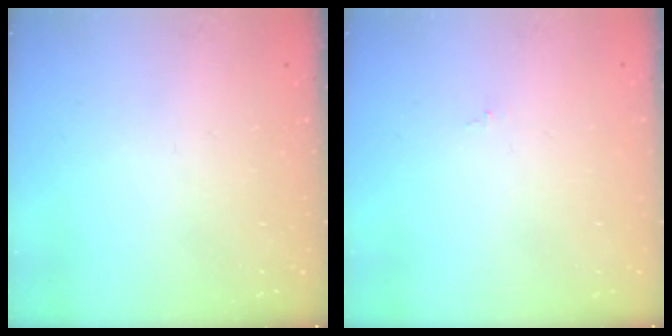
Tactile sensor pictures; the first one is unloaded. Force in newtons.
{"total": 0.0}